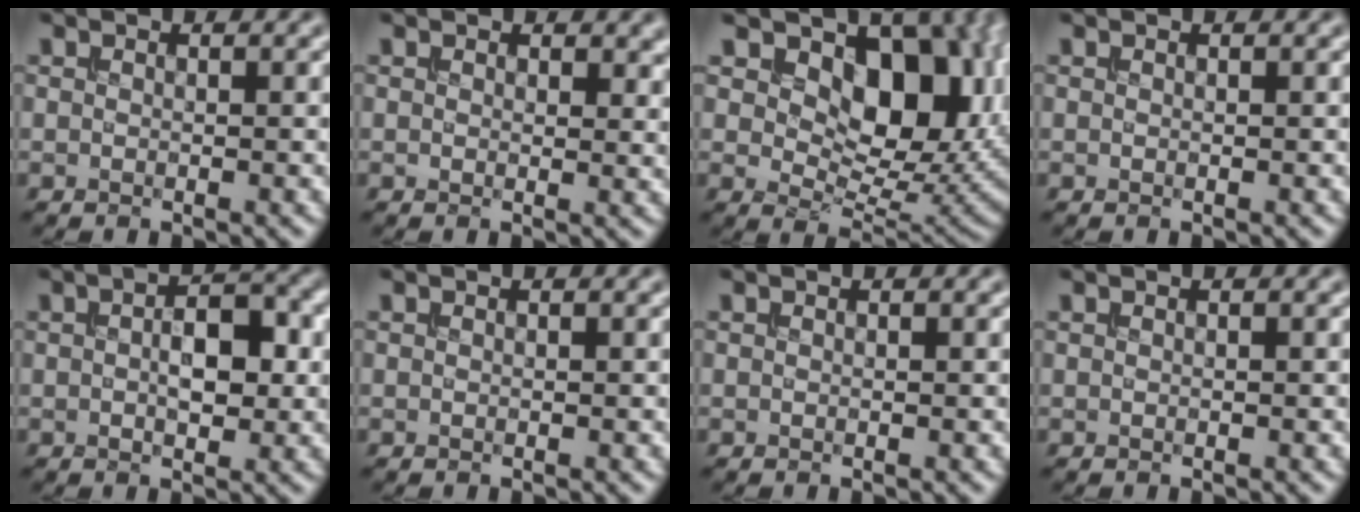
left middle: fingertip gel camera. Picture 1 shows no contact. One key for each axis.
{"total": 2.0, "fx": 1.0, "fy": 1.4, "fz": 1.0, "tx": -0.014, "ty": -0.006, "tz": 0.014}
{"total": 11.8, "fx": 3.9, "fy": 7.5, "fz": 8.3, "tx": -0.107, "ty": -0.012, "tz": 0.060}
{"total": 0.0}
{"total": 4.3, "fx": 0.2, "fy": 2.2, "fz": 3.6, "tx": -0.061, "ty": 0.005, "tz": 0.000}
{"total": 0.0}
{"total": 0.0}
{"total": 0.0}